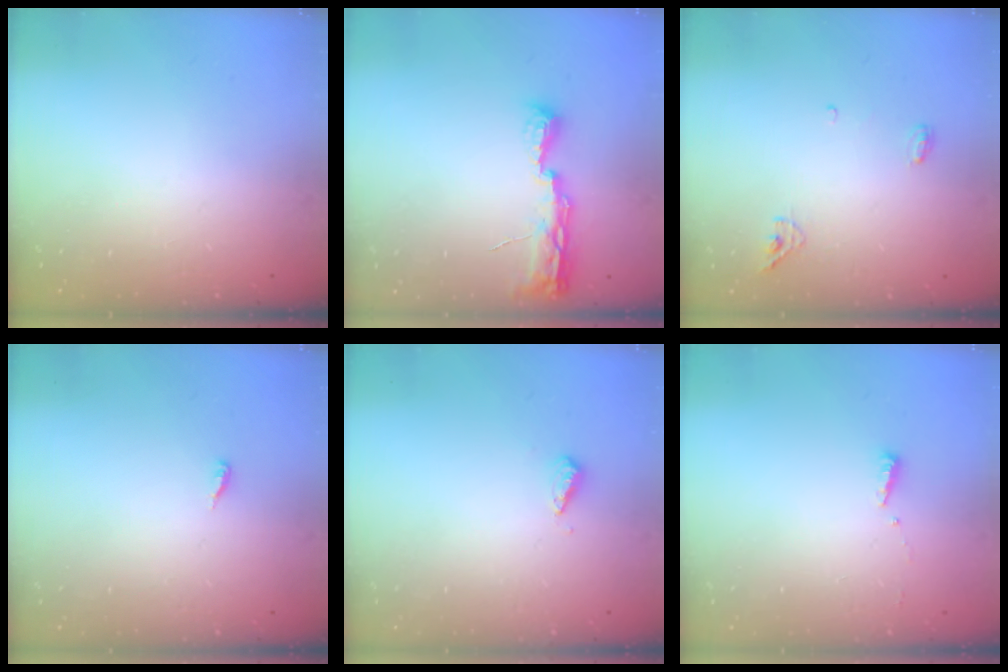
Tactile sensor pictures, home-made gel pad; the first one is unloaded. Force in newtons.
{"total": 8.5, "press": 8.5, "slide": 1.2}
{"total": 5.1, "press": 5.0, "slide": 1.1}
{"total": 3.2, "press": 3.2, "slide": 0.2}
{"total": 2.8, "press": 2.8, "slide": 0.7}
{"total": 3.6, "press": 3.5, "slide": 0.8}